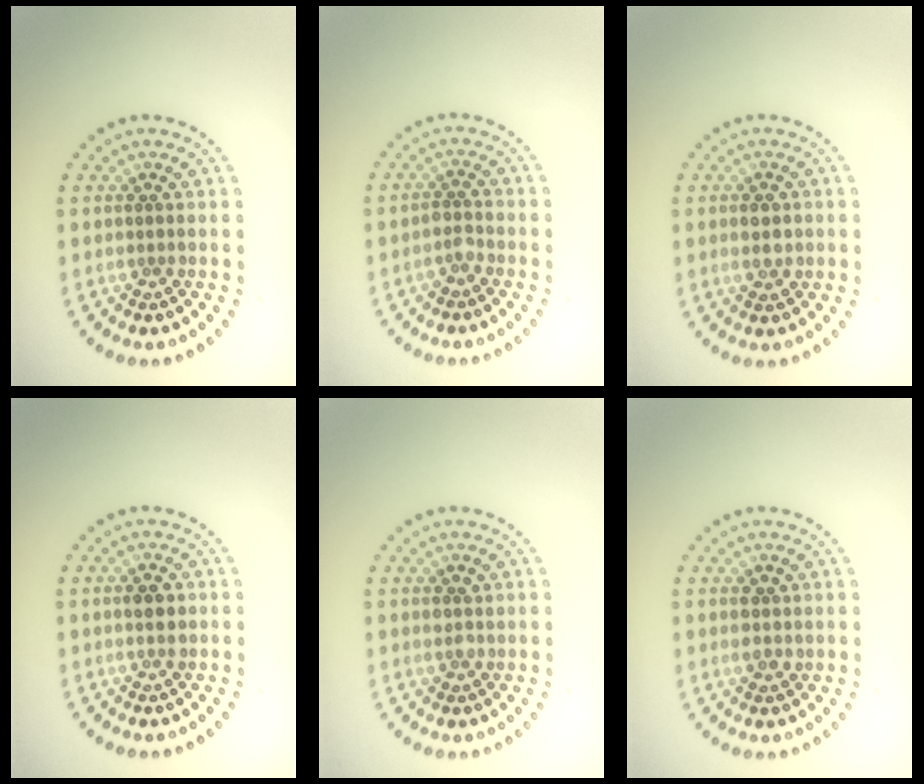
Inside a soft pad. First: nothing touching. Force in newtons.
{"total": 1.0, "press": 0.9, "slide": 0.4}
{"total": 1.7, "press": 1.7, "slide": 0.2}
{"total": 2.0, "press": 2.0, "slide": 0.2}
{"total": 1.2, "press": 1.1, "slide": 0.5}
{"total": 1.5, "press": 1.4, "slide": 0.3}